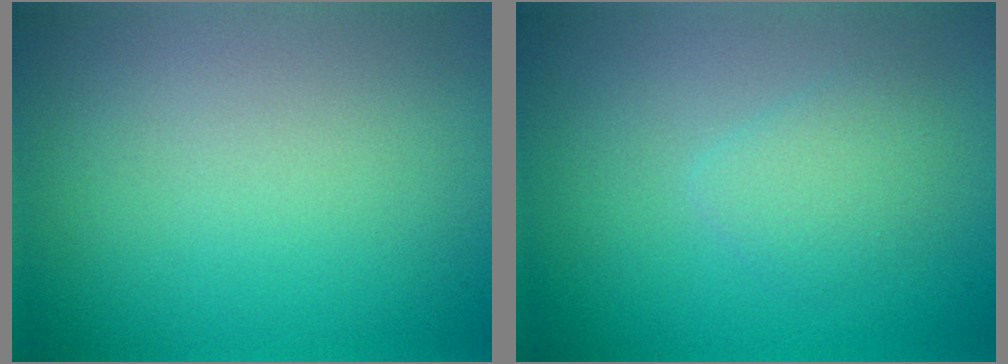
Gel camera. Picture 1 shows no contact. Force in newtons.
{"total": 1.9, "press": 1.9, "slide": 0.1}